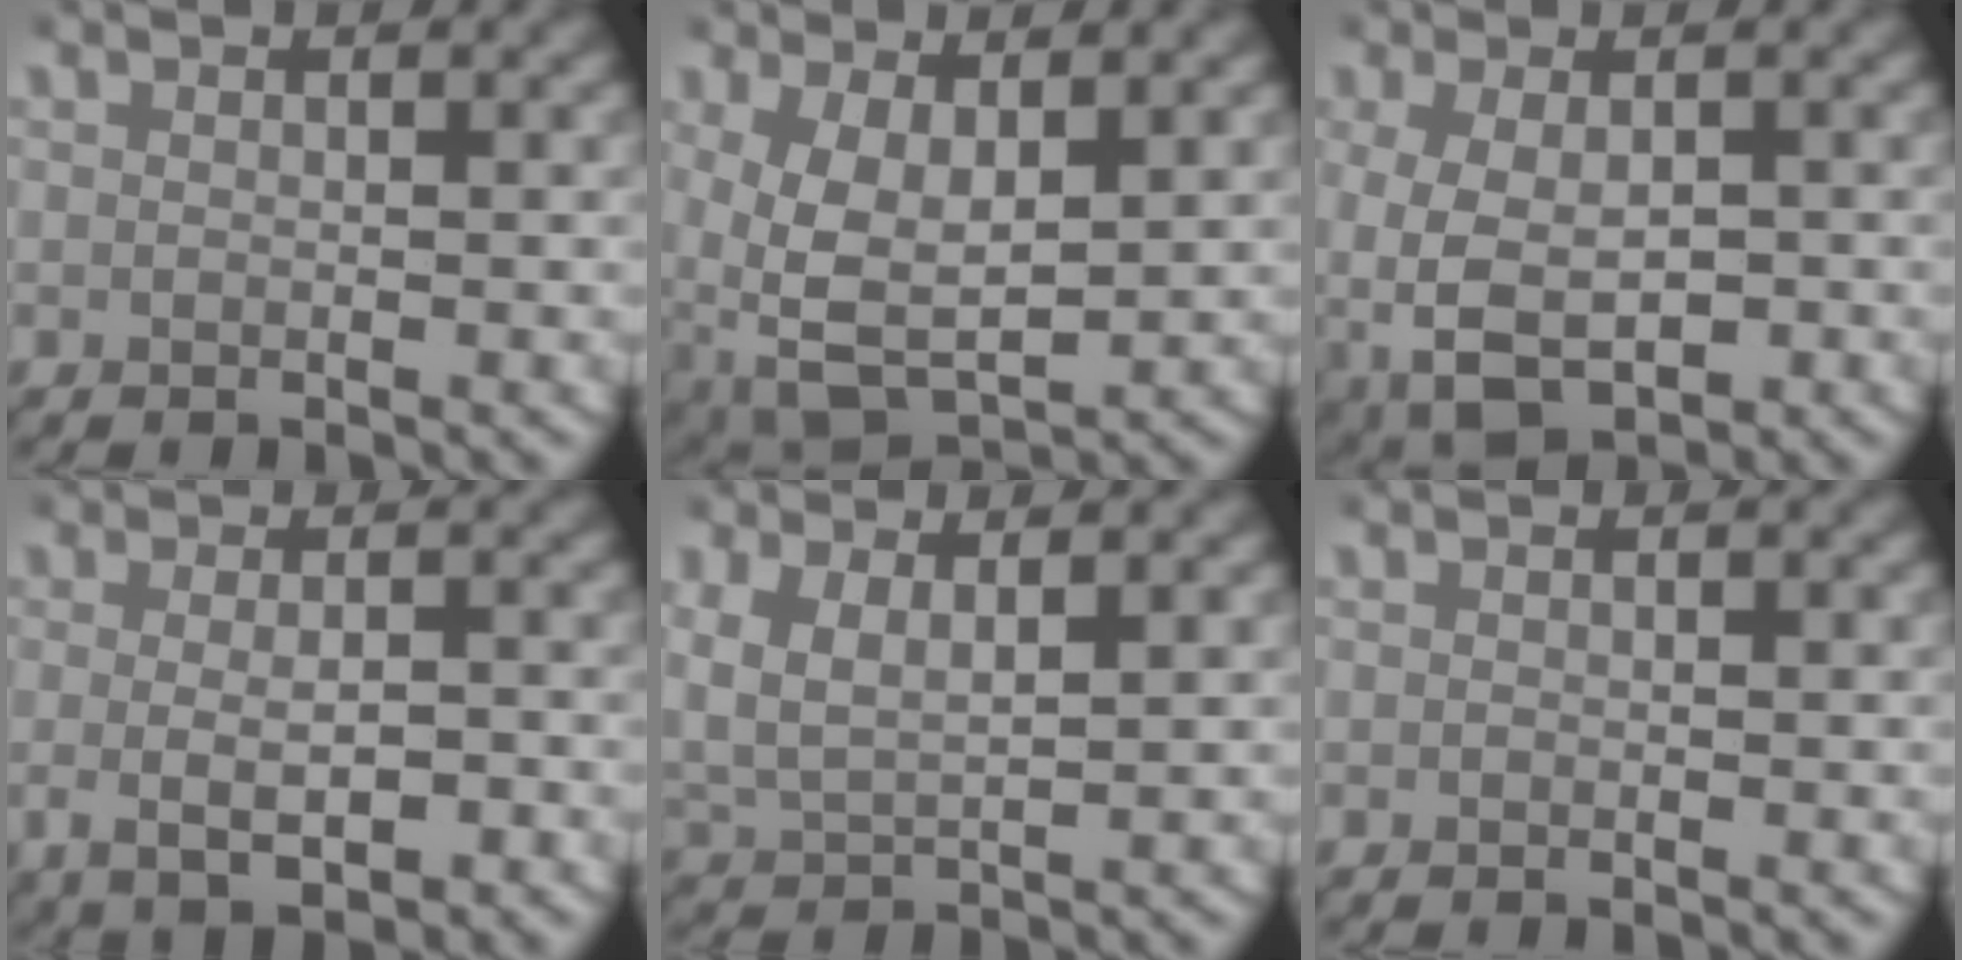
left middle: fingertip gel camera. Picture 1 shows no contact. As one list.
[{"total": 6.1, "force": [-0.6, 4.1, 4.5], "torque": [-0.112, -0.046, 0.013]}, {"total": 7.3, "force": [-2.1, 5.0, 4.9], "torque": [-0.125, -0.036, -0.012]}, {"total": 4.1, "force": [-1.1, 1.7, 3.6], "torque": [-0.069, -0.008, -0.008]}, {"total": 4.1, "force": [1.3, 3.0, 2.5], "torque": [-0.078, -0.009, 0.029]}, {"total": 0.0}]